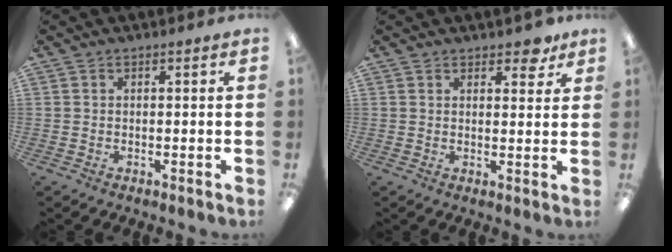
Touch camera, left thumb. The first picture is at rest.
{"total": 4.3, "force": [3.3, 2.1, 1.7], "torque": [-0.008, -0.014, 0.055]}